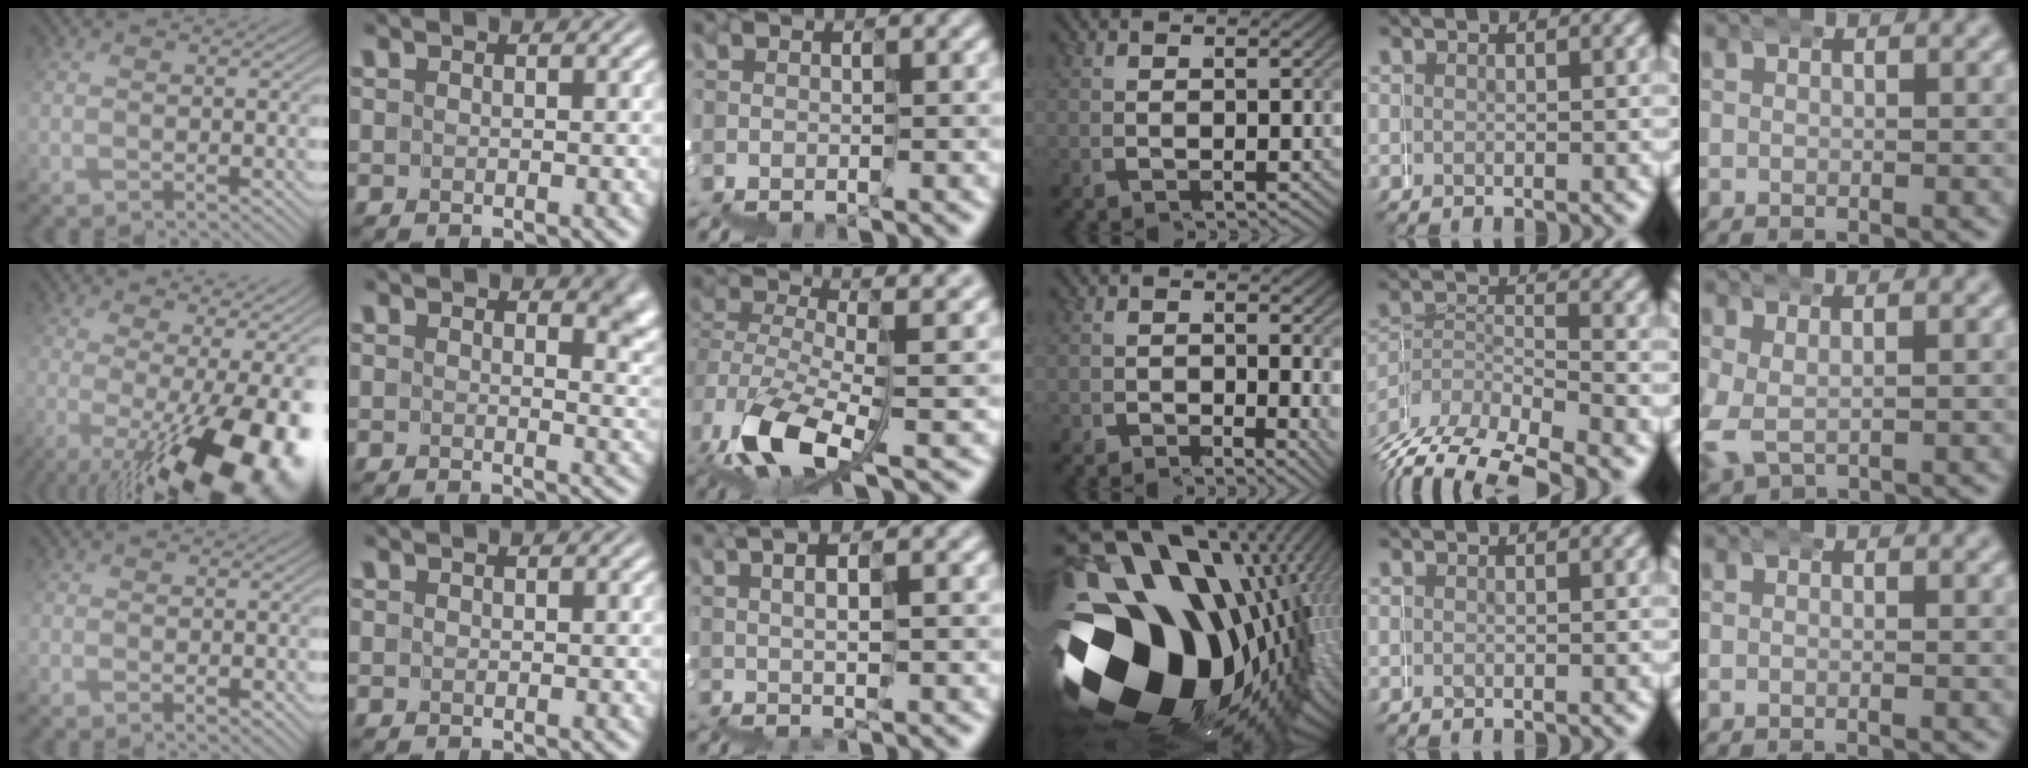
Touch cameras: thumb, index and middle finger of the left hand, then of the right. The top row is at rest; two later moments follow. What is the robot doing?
{"motion": "wrap", "object": "duck tape"}